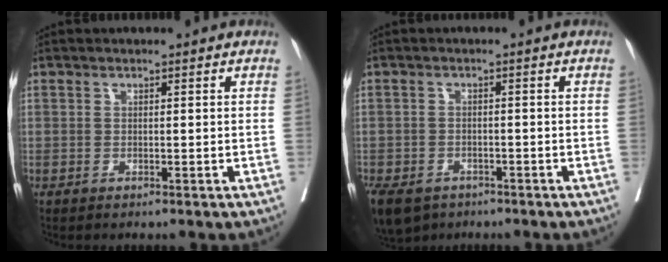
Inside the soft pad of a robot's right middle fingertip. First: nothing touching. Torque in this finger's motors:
{"motor_torque": [0.27, -0.25, 0.14, 0.04]}